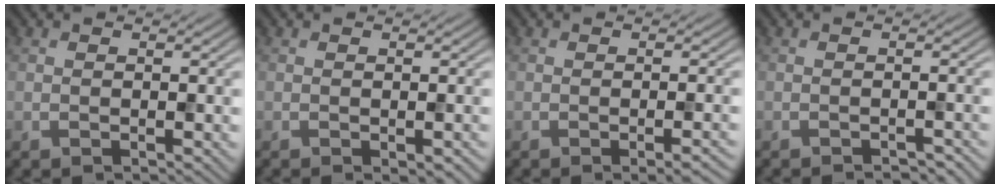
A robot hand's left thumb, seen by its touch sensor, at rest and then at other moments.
{"total": 1.7, "force": [-0.8, 0.4, 1.4], "torque": [-0.020, -0.003, -0.008]}
{"total": 2.9, "force": [-1.1, 0.8, 2.5], "torque": [-0.029, 0.004, -0.018]}
{"total": 1.8, "force": [-1.7, 0.3, 0.6], "torque": [-0.001, 0.002, -0.026]}